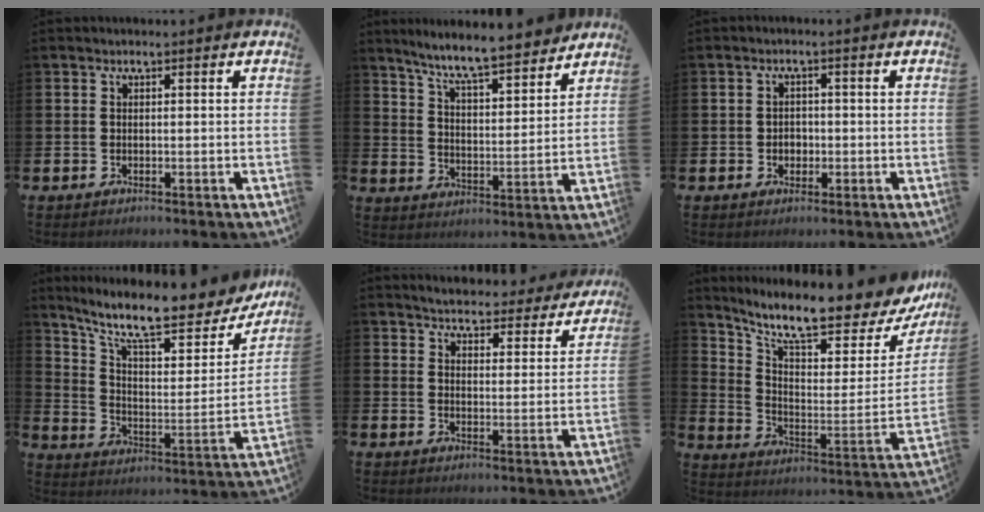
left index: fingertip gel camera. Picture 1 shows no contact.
{"total": 8.0, "force": [7.5, 0.5, 2.6], "torque": [-0.075, -0.054, 0.130]}
{"total": 1.9, "force": [-0.3, 1.7, 0.8], "torque": [-0.010, 0.005, -0.012]}
{"total": 12.0, "force": [9.9, 2.9, 6.1], "torque": [-0.141, -0.066, 0.165]}
{"total": 4.6, "force": [4.6, 0.7, 0.3], "torque": [-0.021, -0.035, 0.077]}
{"total": 10.7, "force": [9.2, 2.0, 5.1], "torque": [-0.110, -0.081, 0.151]}